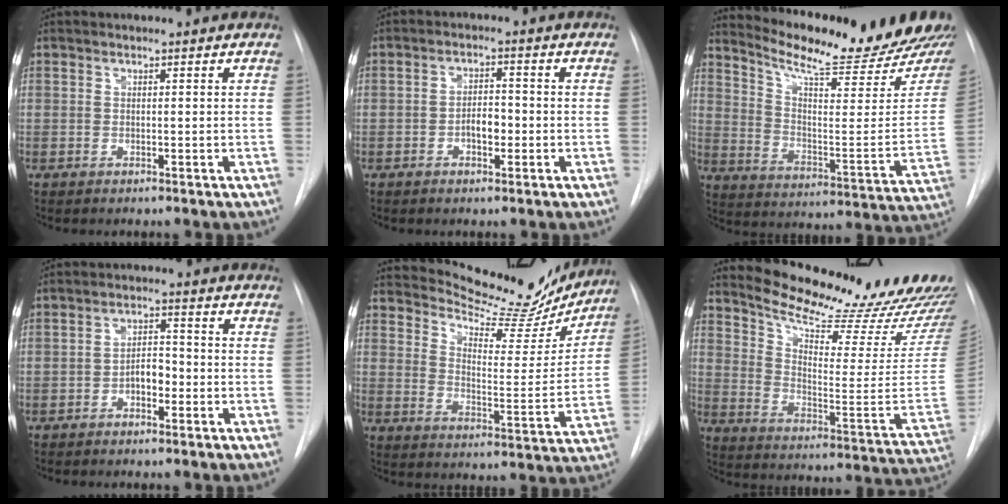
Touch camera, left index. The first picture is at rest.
{"total": 3.3, "force": [-1.1, 1.6, 2.6], "torque": [-0.041, 0.007, -0.018]}
{"total": 23.1, "force": [21.2, 1.7, 8.9], "torque": [-0.142, -0.096, 0.286]}
{"total": 3.5, "force": [-1.4, 1.8, 2.7], "torque": [-0.041, 0.010, -0.027]}
{"total": 17.6, "force": [16.8, 3.8, 3.9], "torque": [-0.050, -0.049, 0.218]}
{"total": 27.4, "force": [24.1, 3.6, 12.4], "torque": [-0.187, -0.103, 0.312]}